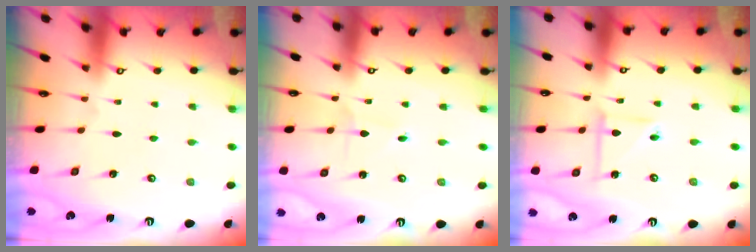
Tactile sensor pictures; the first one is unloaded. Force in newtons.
{"total": 0.7, "press": 0.7, "slide": 0.0}
{"total": 5.8, "press": 5.8, "slide": 0.4}